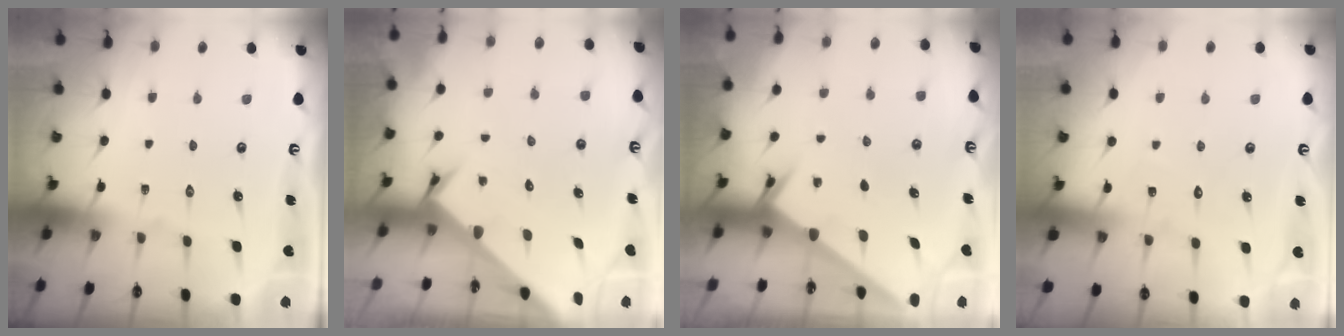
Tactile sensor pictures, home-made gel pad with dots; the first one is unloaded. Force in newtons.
{"total": 2.5, "press": 2.5, "slide": 0.2}
{"total": 2.3, "press": 2.3, "slide": 0.3}
{"total": 3.2, "press": 3.2, "slide": 0.3}